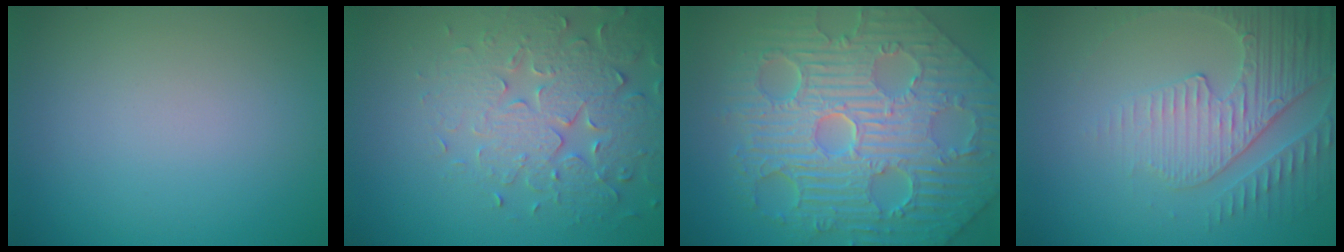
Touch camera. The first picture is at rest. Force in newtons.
{"total": 5.1, "press": 4.7, "slide": 1.9}
{"total": 12.3, "press": 8.2, "slide": 9.2}
{"total": 4.0, "press": 3.9, "slide": 1.0}